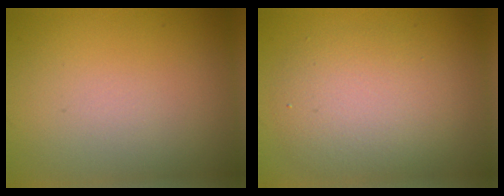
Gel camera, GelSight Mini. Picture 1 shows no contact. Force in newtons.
{"total": 4.8, "press": 4.8, "slide": 0.2}